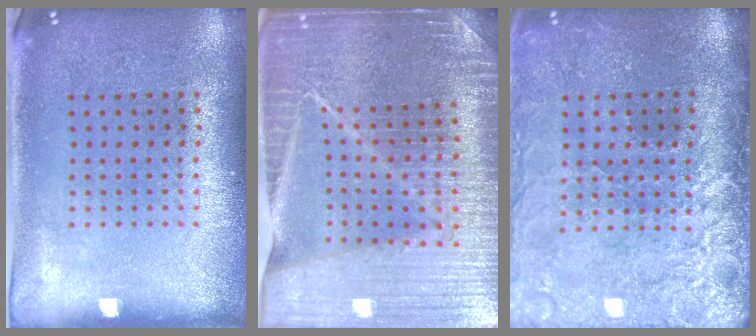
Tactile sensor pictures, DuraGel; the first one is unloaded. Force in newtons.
{"total": 4.5, "press": 4.3, "slide": 1.6}
{"total": 4.3, "press": 3.6, "slide": 2.3}